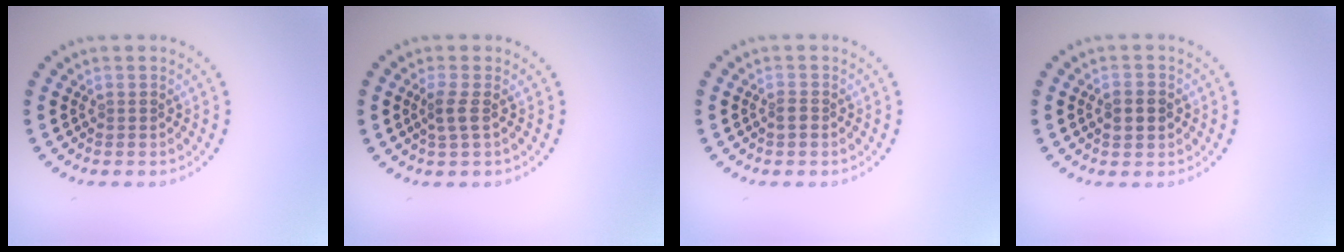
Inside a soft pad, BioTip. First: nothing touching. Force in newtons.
{"total": 1.6, "press": 1.3, "slide": 0.9}
{"total": 0.8, "press": 0.7, "slide": 0.4}
{"total": 2.7, "press": 2.7, "slide": 0.1}